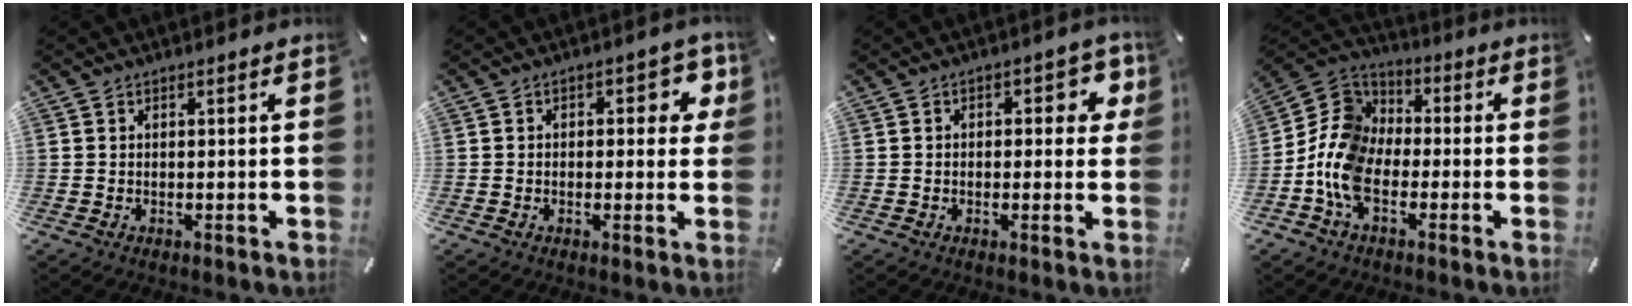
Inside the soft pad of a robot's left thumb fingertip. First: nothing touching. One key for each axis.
{"total": 5.5, "fx": 1.1, "fy": 3.2, "fz": 4.3, "tx": -0.047, "ty": -0.001, "tz": 0.011}
{"total": 5.4, "fx": 0.9, "fy": 3.2, "fz": 4.2, "tx": -0.045, "ty": -0.001, "tz": 0.007}
{"total": 11.6, "fx": -5.5, "fy": 7.9, "fz": 6.5, "tx": -0.159, "ty": 0.020, "tz": -0.109}